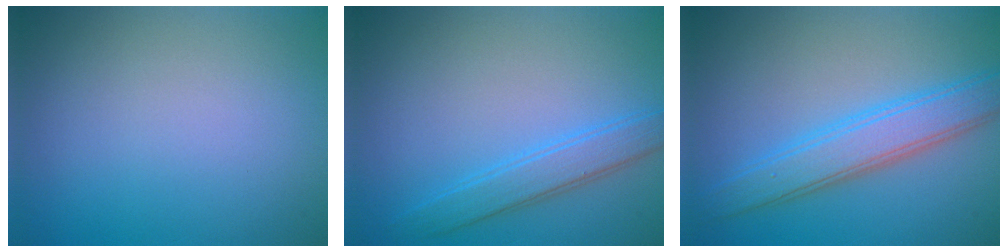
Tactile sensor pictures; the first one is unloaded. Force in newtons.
{"total": 2.9, "press": 2.9, "slide": 0.0}
{"total": 4.8, "press": 4.8, "slide": 0.1}